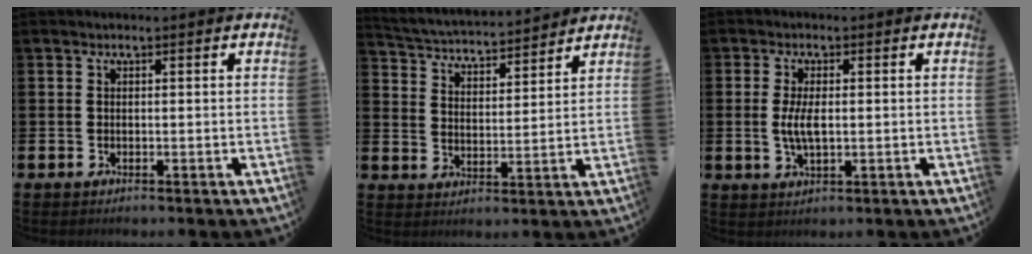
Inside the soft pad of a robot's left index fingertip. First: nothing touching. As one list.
[{"total": 4.2, "force": [4.2, 0.5, 0.3], "torque": [-0.030, -0.038, 0.069]}, {"total": 4.1, "force": [0.2, 1.6, 3.7], "torque": [-0.071, 0.006, 0.001]}]